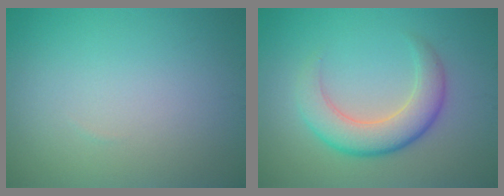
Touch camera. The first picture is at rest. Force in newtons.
{"total": 5.1, "press": 5.1, "slide": 0.2}